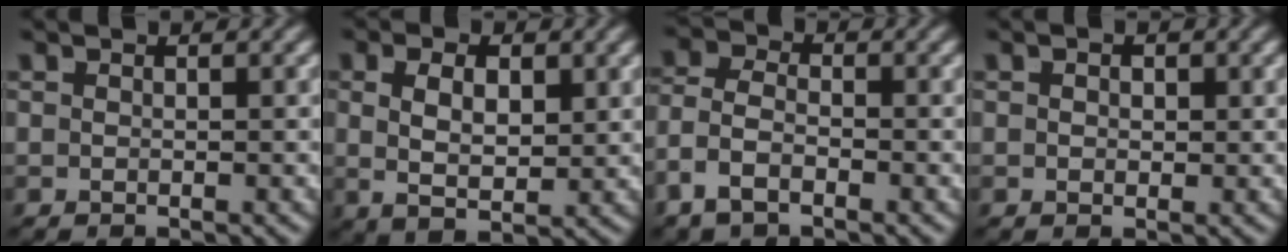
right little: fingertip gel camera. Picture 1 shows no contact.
{"total": 5.1, "force": [0.6, 3.2, 4.0], "torque": [-0.062, -0.003, 0.012]}
{"total": 4.3, "force": [-1.8, 3.0, 2.4], "torque": [-0.061, -0.024, -0.026]}
{"total": 1.0, "force": [0.2, 0.8, 0.6], "torque": [-0.004, -0.004, 0.006]}